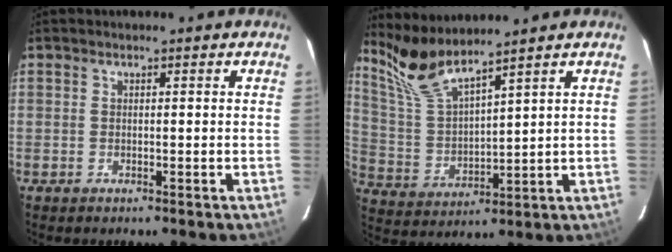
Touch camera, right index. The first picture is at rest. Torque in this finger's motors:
{"motor_torque": [-0.04, 0.57, 0.08, 0.08]}